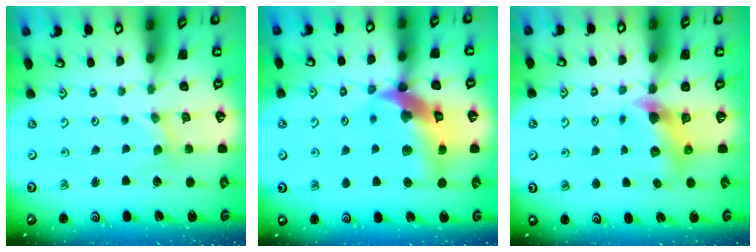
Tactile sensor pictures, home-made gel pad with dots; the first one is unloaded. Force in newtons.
{"total": 19.5, "press": 19.3, "slide": 2.8}
{"total": 6.0, "press": 6.0, "slide": 0.4}